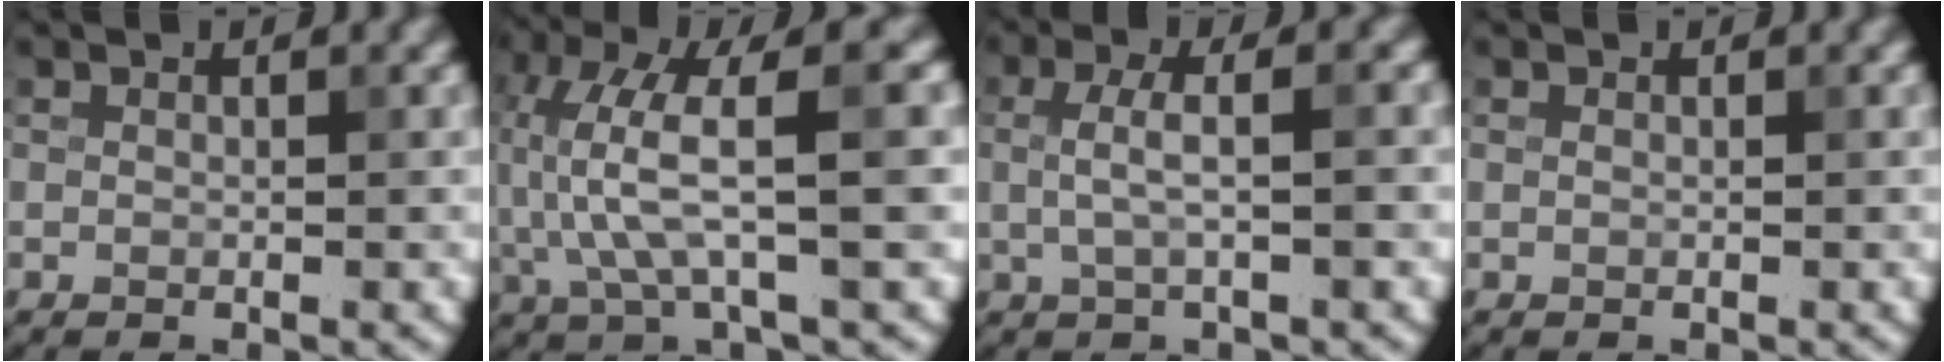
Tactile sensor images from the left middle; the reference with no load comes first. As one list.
[{"total": 8.2, "force": [0.6, 2.3, 7.8], "torque": [-0.170, 0.013, 0.010]}, {"total": 3.4, "force": [0.2, 0.8, 3.3], "torque": [-0.062, 0.005, 0.003]}, {"total": 0.0}]